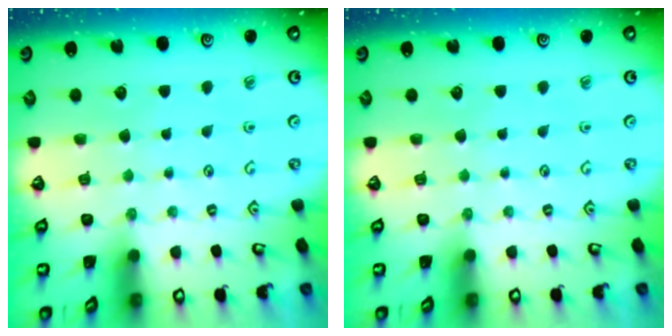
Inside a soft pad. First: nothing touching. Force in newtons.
{"total": 0.0}